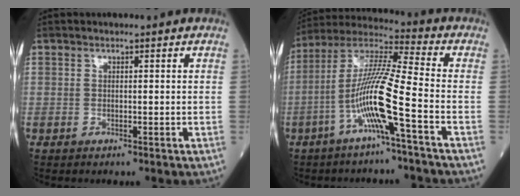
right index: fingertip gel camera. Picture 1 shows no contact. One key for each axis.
{"total": 12.0, "fx": -4.5, "fy": -0.8, "fz": 11.1, "tx": -0.222, "ty": 0.008, "tz": -0.095}